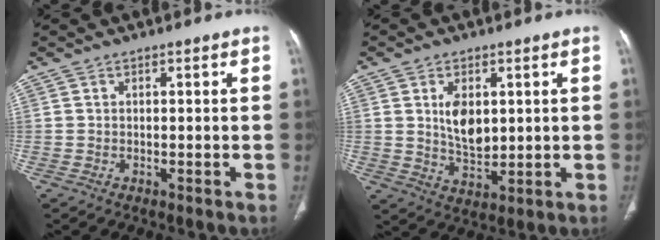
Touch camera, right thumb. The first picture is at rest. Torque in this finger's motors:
{"motor_torque": [2.18, 2.11, 1.33, -0.83, 0.04]}